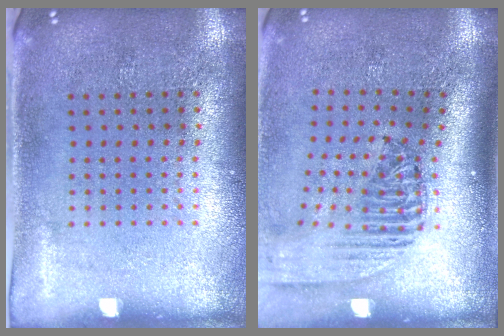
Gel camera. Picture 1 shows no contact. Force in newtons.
{"total": 2.4, "press": 1.8, "slide": 1.6}